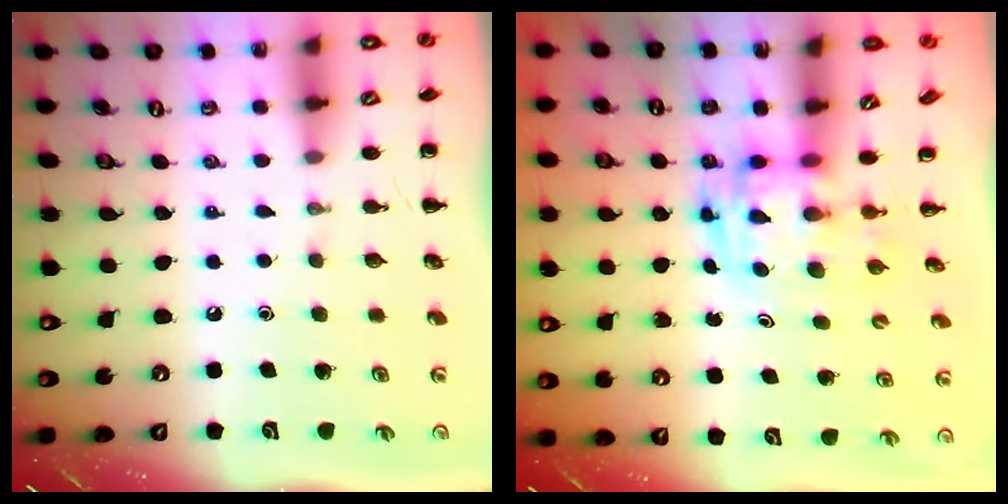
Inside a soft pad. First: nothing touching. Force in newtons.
{"total": 2.8, "press": 2.8, "slide": 0.5}